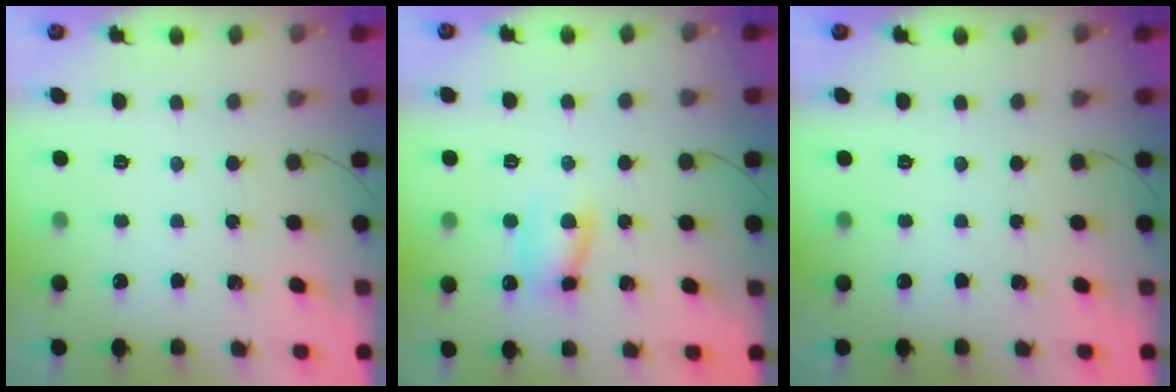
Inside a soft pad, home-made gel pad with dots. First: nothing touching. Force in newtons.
{"total": 7.6, "press": 7.6, "slide": 0.5}
{"total": 0.0}